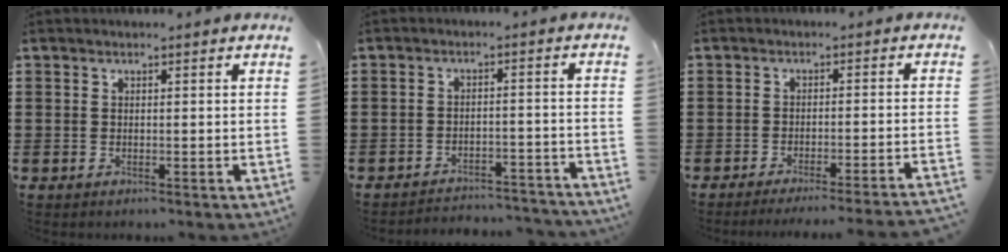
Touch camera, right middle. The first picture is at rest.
{"total": 3.8, "force": [-3.8, 0.2, 0.4], "torque": [-0.010, 0.002, -0.081]}
{"total": 3.0, "force": [-2.8, -0.5, 1.0], "torque": [-0.017, -0.002, -0.060]}